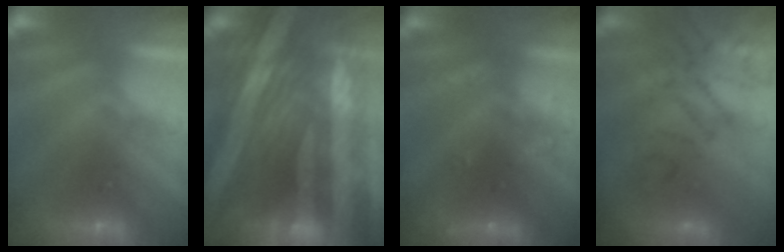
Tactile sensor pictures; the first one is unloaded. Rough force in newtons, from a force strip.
{"total": 8.7}
{"total": 2.8}
{"total": 4.4}